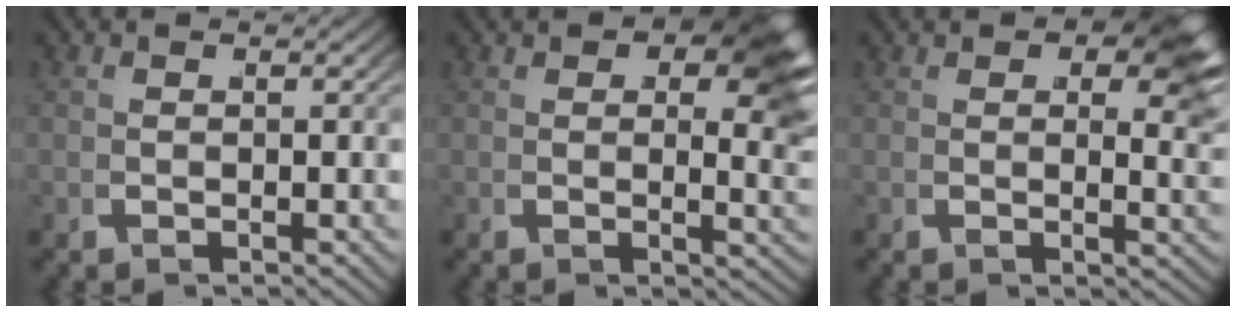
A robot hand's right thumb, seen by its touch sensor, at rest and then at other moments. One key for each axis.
{"total": 7.7, "fx": 2.3, "fy": 3.7, "fz": 6.4, "tx": -0.071, "ty": -0.009, "tz": 0.033}
{"total": 6.2, "fx": 2.3, "fy": 2.9, "fz": 5.0, "tx": -0.059, "ty": -0.007, "tz": 0.033}